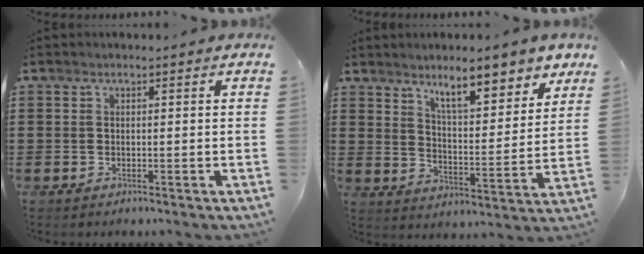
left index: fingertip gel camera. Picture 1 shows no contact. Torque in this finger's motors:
{"motor_torque": [1.08, -1.06, 0.51, 0.12]}